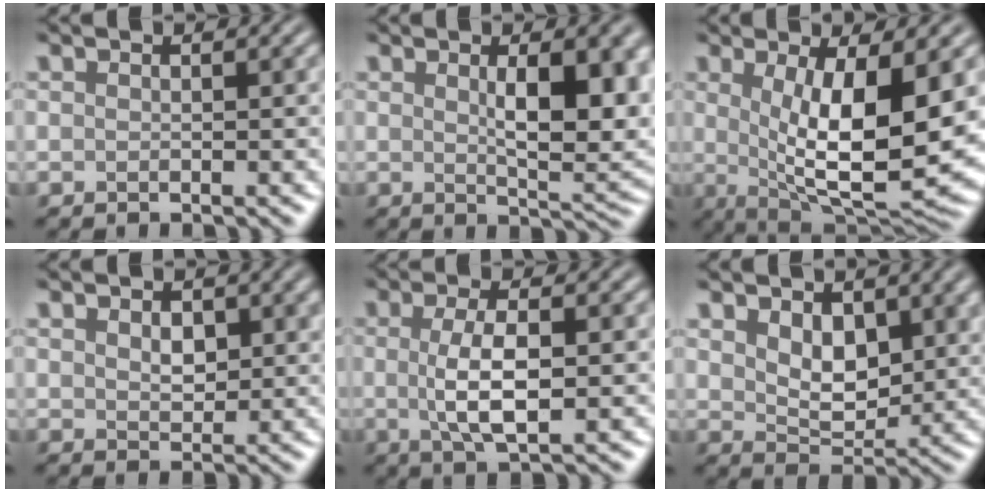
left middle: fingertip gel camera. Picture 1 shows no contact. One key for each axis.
{"total": 7.1, "fx": 1.2, "fy": 2.1, "fz": 6.7, "tx": -0.091, "ty": 0.000, "tz": 0.032}
{"total": 10.7, "fx": 0.5, "fy": 3.4, "fz": 10.1, "tx": -0.160, "ty": -0.015, "tz": 0.020}
{"total": 1.6, "fx": 1.0, "fy": 0.9, "fz": 0.8, "tx": -0.016, "ty": 0.004, "tz": 0.028}
{"total": 4.2, "fx": 0.1, "fy": 1.2, "fz": 4.1, "tx": -0.081, "ty": 0.006, "tz": 0.007}
{"total": 4.1, "fx": 1.9, "fy": 2.4, "fz": 2.8, "tx": -0.058, "ty": -0.003, "tz": 0.043}